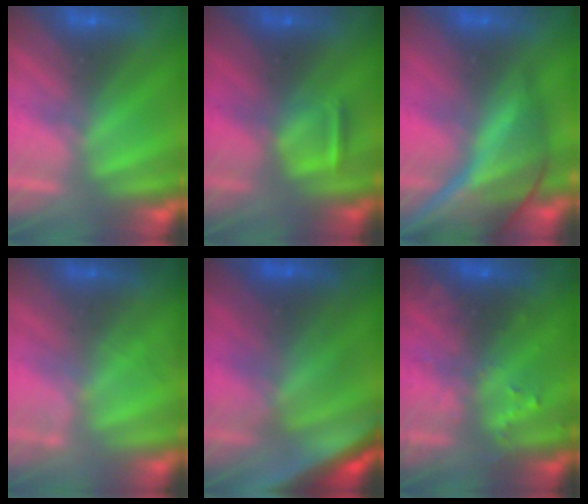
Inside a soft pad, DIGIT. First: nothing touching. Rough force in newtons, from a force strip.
{"total": 2.9}
{"total": 10.2}
{"total": 1.8}
{"total": 5.7}
{"total": 9.4}